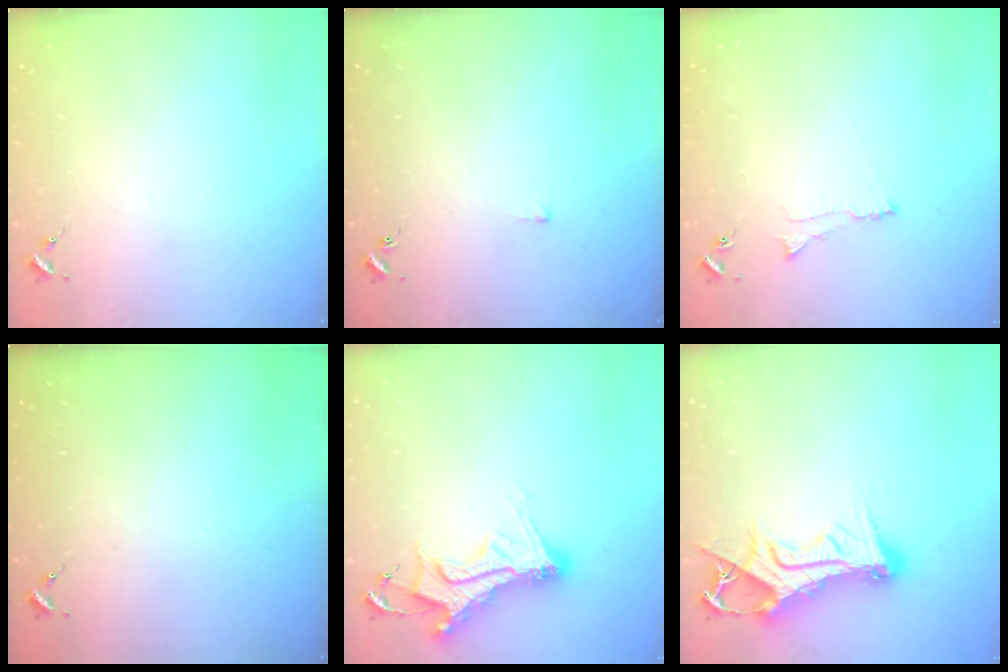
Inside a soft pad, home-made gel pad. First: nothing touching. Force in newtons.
{"total": 1.8, "press": 1.8, "slide": 0.3}
{"total": 3.2, "press": 3.2, "slide": 0.3}
{"total": 0.0}
{"total": 12.5, "press": 12.4, "slide": 1.1}
{"total": 14.7, "press": 14.6, "slide": 1.7}